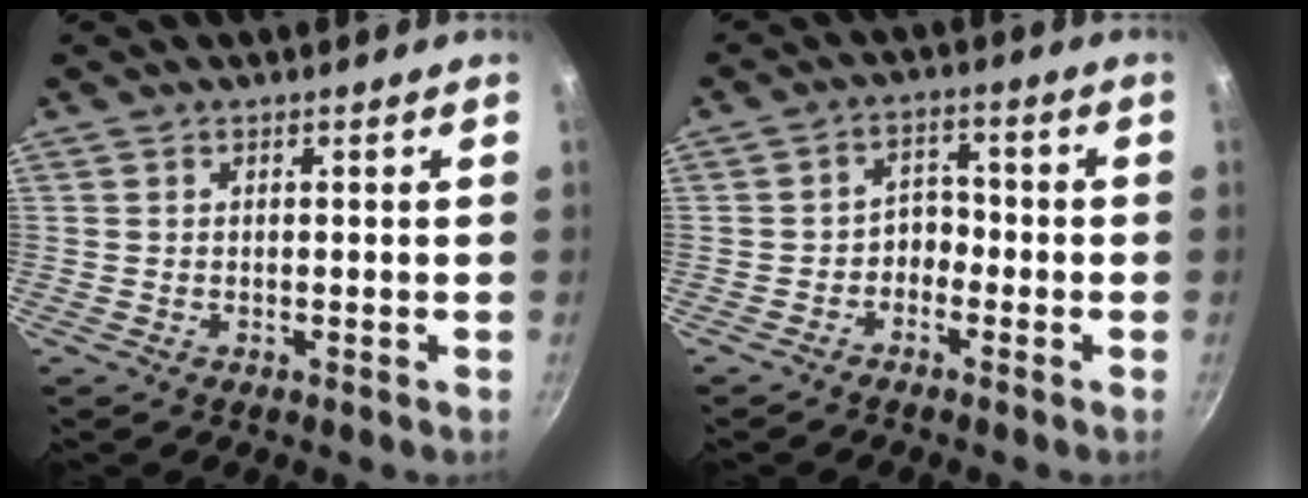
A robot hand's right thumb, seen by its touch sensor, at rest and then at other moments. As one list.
[{"total": 3.6, "force": [-1.9, 2.6, 1.7], "torque": [-0.004, 0.028, -0.036]}]